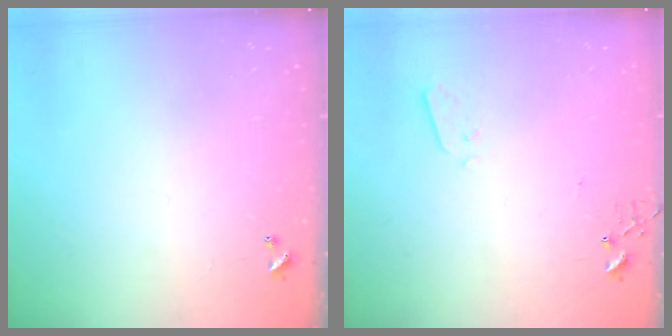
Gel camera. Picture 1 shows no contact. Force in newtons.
{"total": 3.0, "press": 2.9, "slide": 0.7}